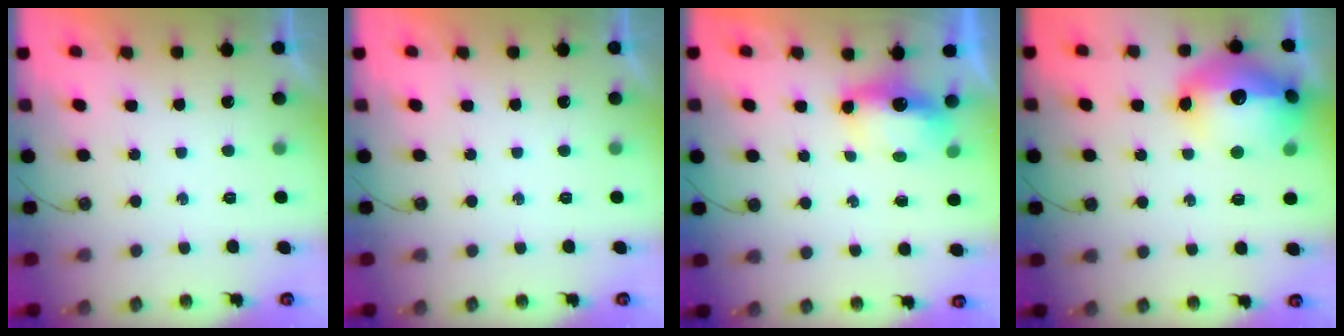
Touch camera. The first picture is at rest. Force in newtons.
{"total": 0.0}
{"total": 6.2, "press": 6.2, "slide": 0.2}
{"total": 20.8, "press": 20.8, "slide": 1.7}